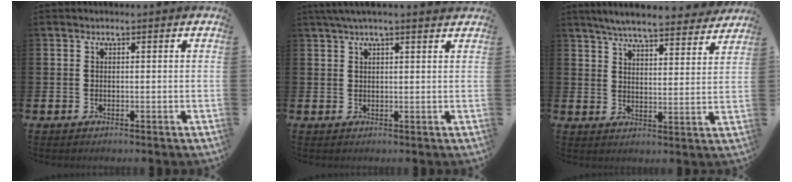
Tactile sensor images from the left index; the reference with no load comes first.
{"total": 2.6, "force": [2.1, 0.2, 1.5], "torque": [-0.033, 0.000, 0.038]}
{"total": 6.5, "force": [6.2, 0.6, 1.7], "torque": [-0.044, -0.040, 0.106]}